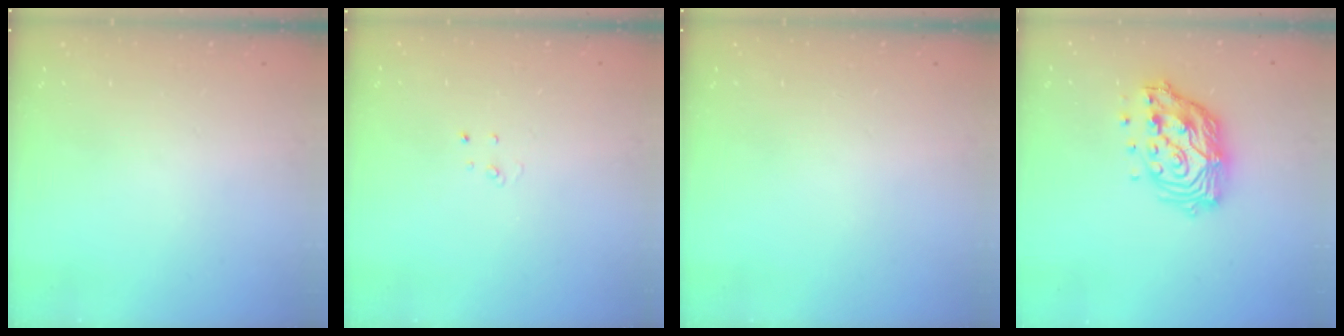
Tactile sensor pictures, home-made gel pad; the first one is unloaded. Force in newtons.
{"total": 2.6, "press": 2.6, "slide": 0.2}
{"total": 0.0}
{"total": 14.5, "press": 14.4, "slide": 1.2}